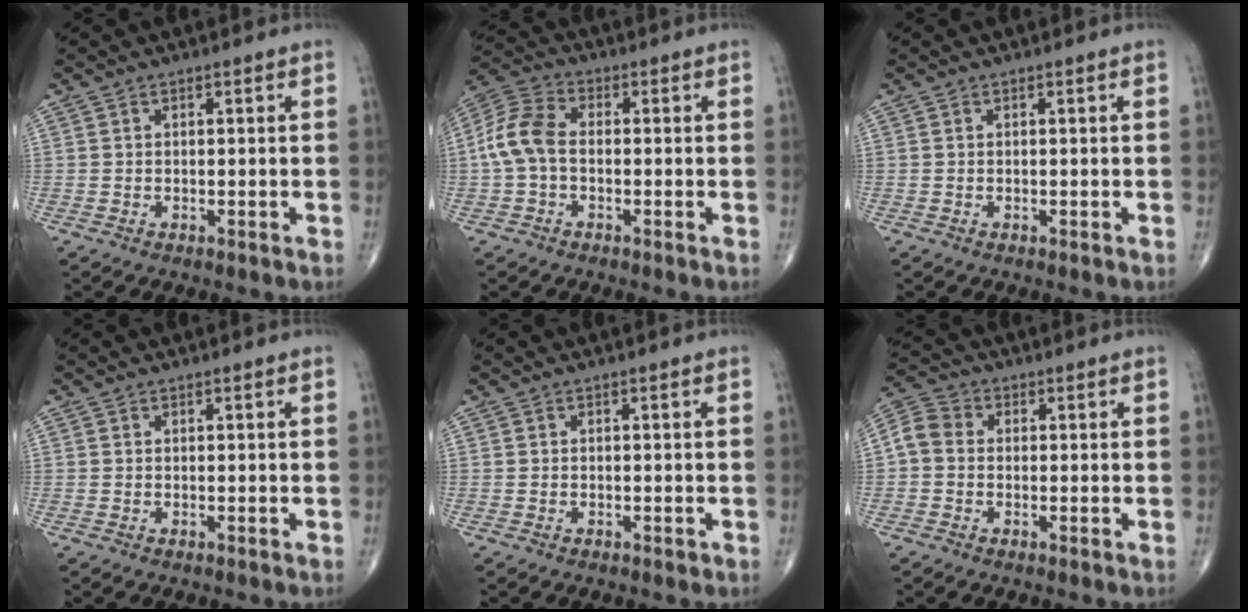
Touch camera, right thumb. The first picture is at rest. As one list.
[{"total": 8.4, "force": [-0.7, 5.4, 6.5], "torque": [-0.137, 0.025, -0.026]}, {"total": 0.0}, {"total": 0.0}, {"total": 0.5, "force": [-0.3, 0.2, 0.3], "torque": [-0.005, -0.001, -0.005]}, {"total": 5.2, "force": [-0.2, 4.2, 3.0], "torque": [-0.054, 0.015, -0.019]}]